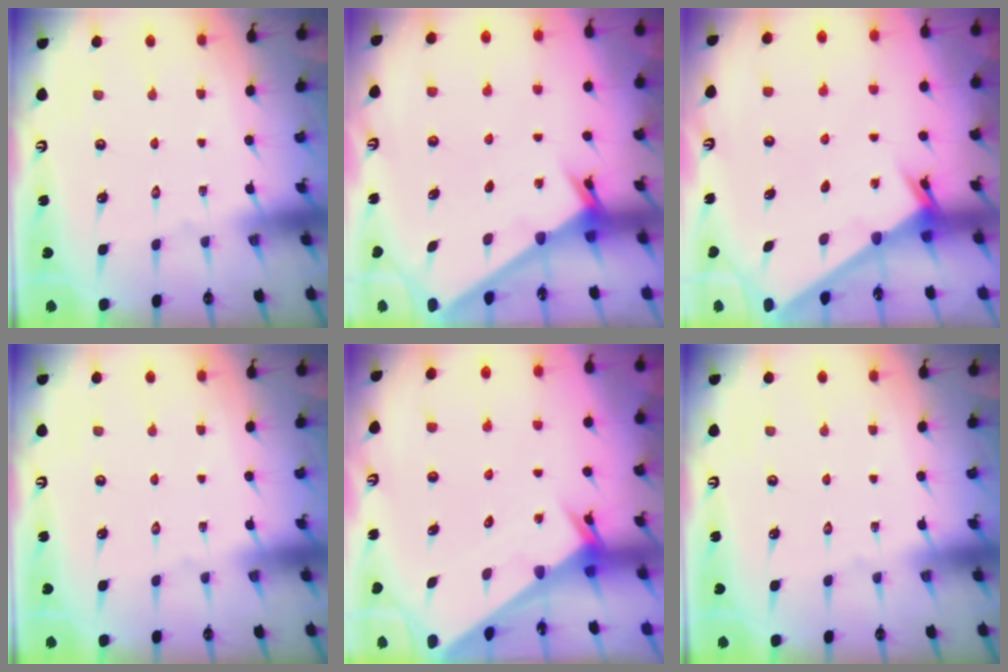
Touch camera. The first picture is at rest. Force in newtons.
{"total": 2.4, "press": 2.4, "slide": 0.2}
{"total": 2.4, "press": 2.4, "slide": 0.3}
{"total": 0.0}
{"total": 3.3, "press": 3.3, "slide": 0.3}
{"total": 0.0}